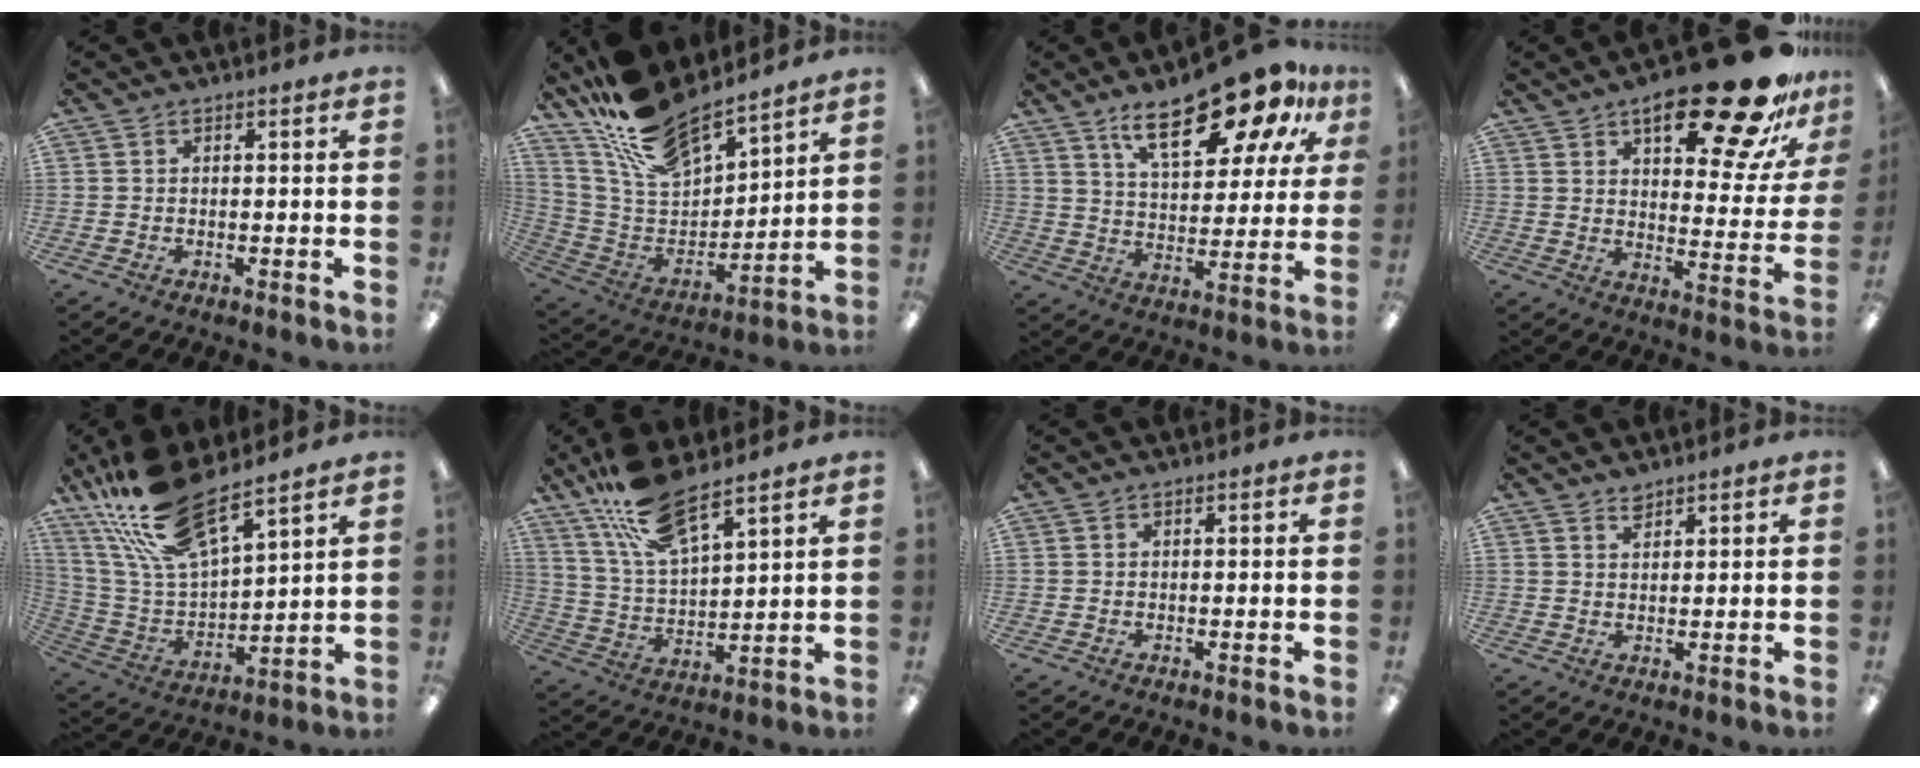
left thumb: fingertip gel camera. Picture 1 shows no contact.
{"total": 17.4, "force": [15.3, 5.2, 6.4], "torque": [-0.152, -0.109, 0.277]}
{"total": 21.5, "force": [14.0, 8.2, 14.1], "torque": [-0.213, -0.074, 0.229]}
{"total": 23.5, "force": [16.0, 7.7, 15.3], "torque": [-0.198, -0.105, 0.251]}
{"total": 19.6, "force": [15.1, 5.7, 11.1], "torque": [-0.259, -0.085, 0.270]}
{"total": 14.7, "force": [10.9, 4.7, 8.7], "torque": [-0.179, -0.045, 0.196]}
{"total": 0.0}
{"total": 2.1, "force": [2.0, 0.7, 0.4], "torque": [-0.011, -0.003, 0.038]}